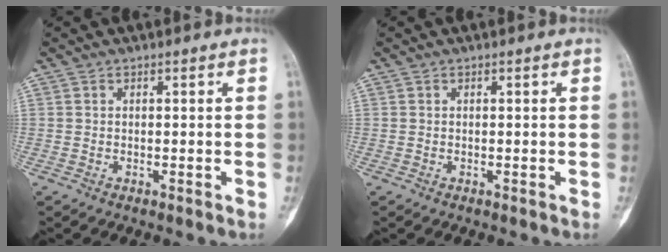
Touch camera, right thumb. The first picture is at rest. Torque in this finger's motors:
{"motor_torque": [1.98, 1.96, 0.06, -0.06, 0.03]}